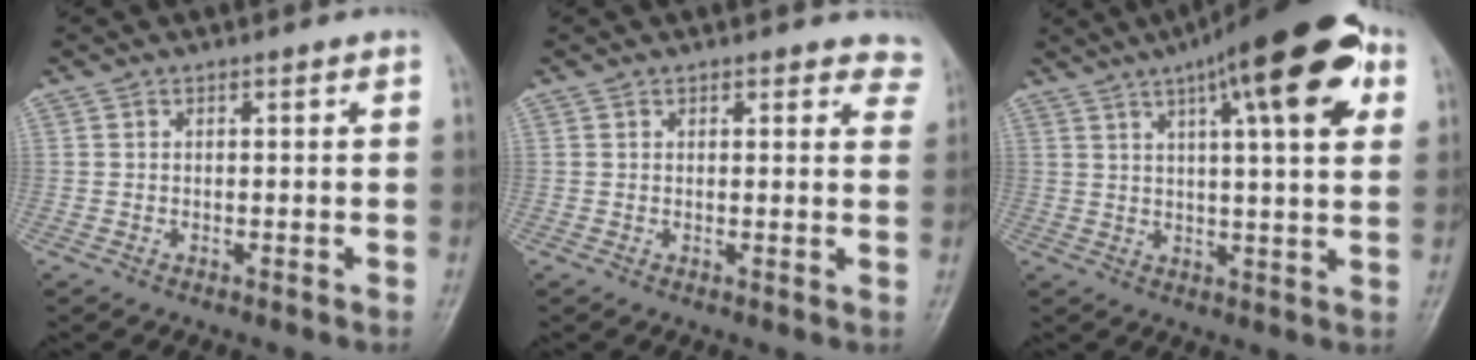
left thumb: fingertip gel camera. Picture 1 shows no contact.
{"total": 4.7, "force": [4.1, 2.0, 1.0], "torque": [0.029, -0.017, 0.029]}
{"total": 19.7, "force": [9.0, 5.2, 16.7], "torque": [-0.227, 0.001, 0.125]}